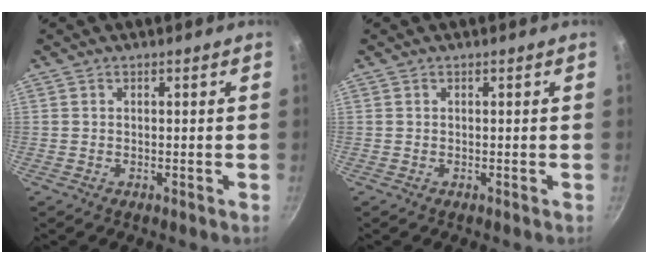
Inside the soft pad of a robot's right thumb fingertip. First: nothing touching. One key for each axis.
{"total": 0.0}